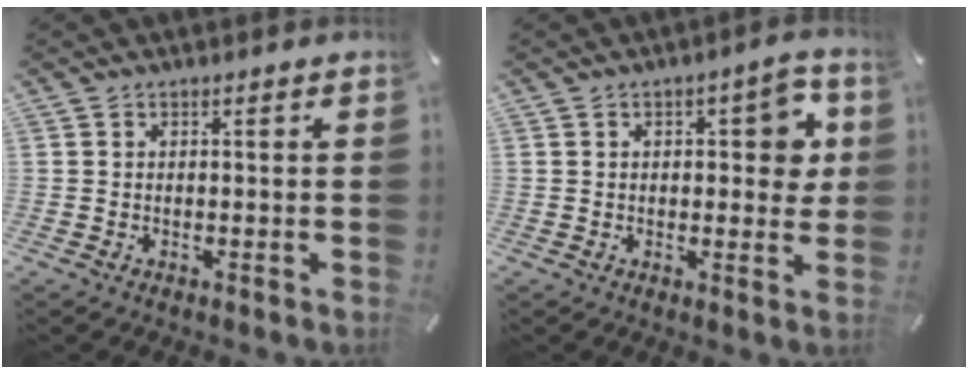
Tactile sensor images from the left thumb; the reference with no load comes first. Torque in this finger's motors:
{"motor_torque": [0.09, -0.02, 0.37, 0.24, 0.03]}